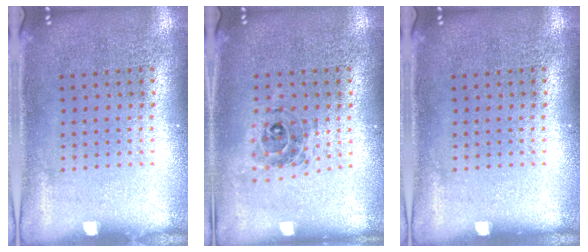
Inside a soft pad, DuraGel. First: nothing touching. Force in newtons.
{"total": 0.8, "press": 0.8, "slide": 0.2}
{"total": 0.0}